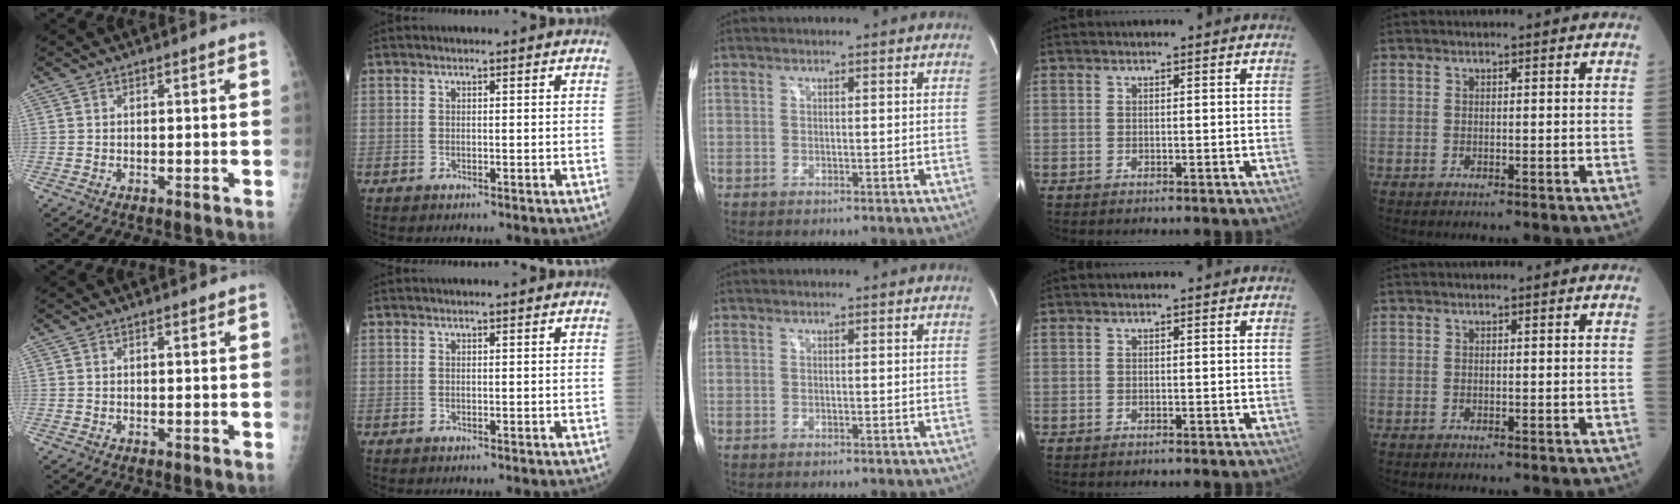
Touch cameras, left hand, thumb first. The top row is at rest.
{"thumb": {"total": 0.6, "force": [0.4, 0.2, 0.3], "torque": [-0.006, -0.002, 0.006]}, "index": {"total": 1.1, "force": [1.0, 0.1, 0.5], "torque": [-0.001, 0.017, 0.016]}}